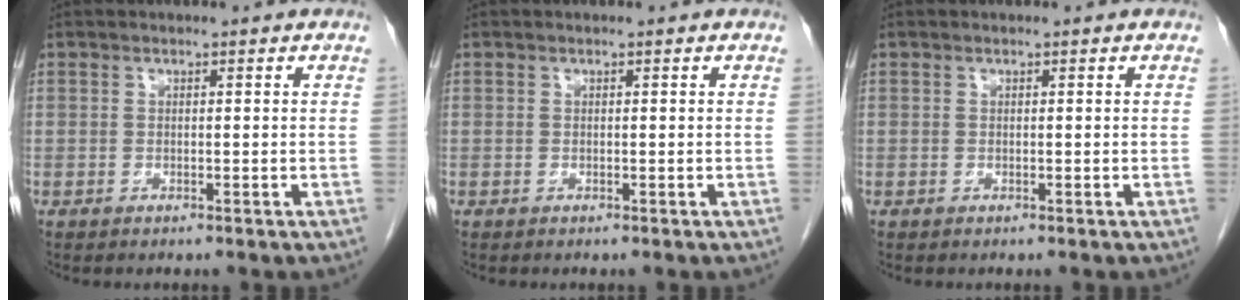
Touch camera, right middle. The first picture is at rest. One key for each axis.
{"total": 0.0}
{"total": 0.0}